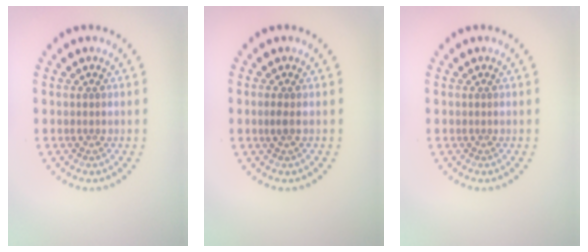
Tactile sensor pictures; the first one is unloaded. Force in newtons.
{"total": 0.8, "press": 0.7, "slide": 0.4}
{"total": 0.0}